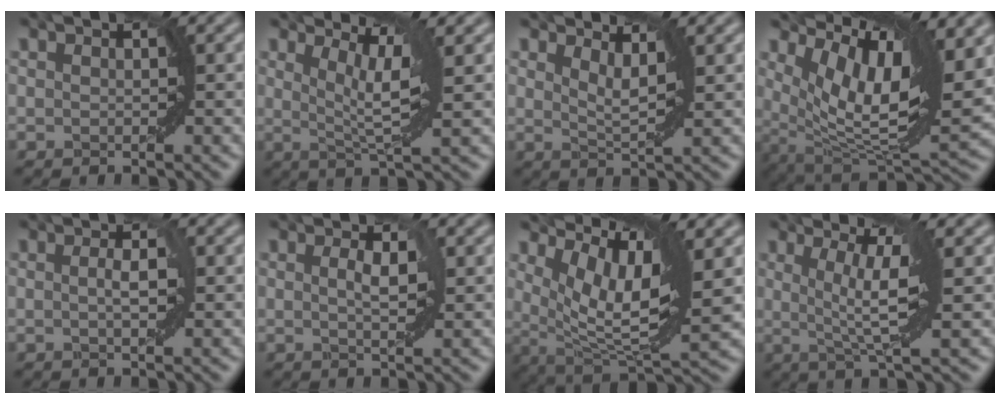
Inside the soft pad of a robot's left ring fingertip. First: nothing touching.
{"total": 3.9, "force": [1.1, 0.6, 3.7], "torque": [-0.068, 0.001, 0.027]}
{"total": 1.9, "force": [1.4, 0.4, 1.3], "torque": [-0.031, 0.002, 0.028]}
{"total": 10.7, "force": [5.5, 3.4, 8.6], "torque": [-0.162, 0.011, 0.107]}
{"total": 1.1, "force": [-0.5, 0.1, 1.0], "torque": [-0.013, 0.002, -0.003]}
{"total": 1.0, "force": [-0.2, 0.1, 1.0], "torque": [-0.019, 0.005, 0.003]}
{"total": 7.4, "force": [3.2, 2.3, 6.3], "torque": [-0.124, 0.002, 0.068]}
{"total": 4.7, "force": [0.2, 0.5, 4.6], "torque": [-0.086, 0.001, 0.011]}